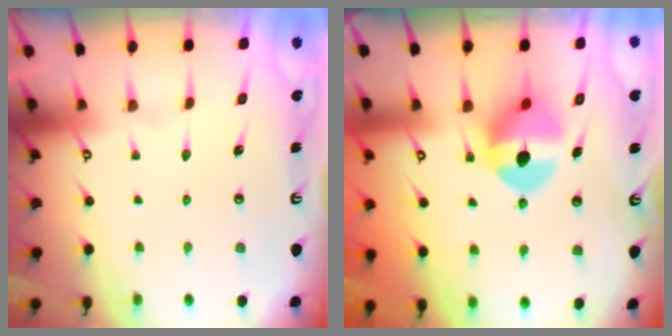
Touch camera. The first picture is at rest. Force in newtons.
{"total": 9.6, "press": 9.5, "slide": 1.4}